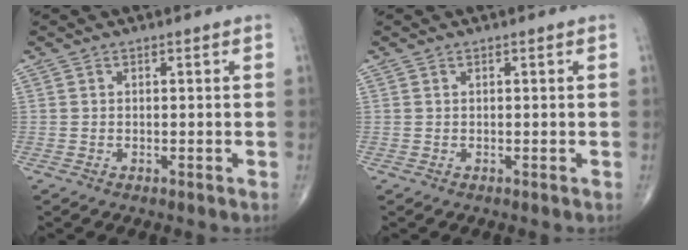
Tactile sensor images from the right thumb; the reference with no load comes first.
{"total": 0.0}